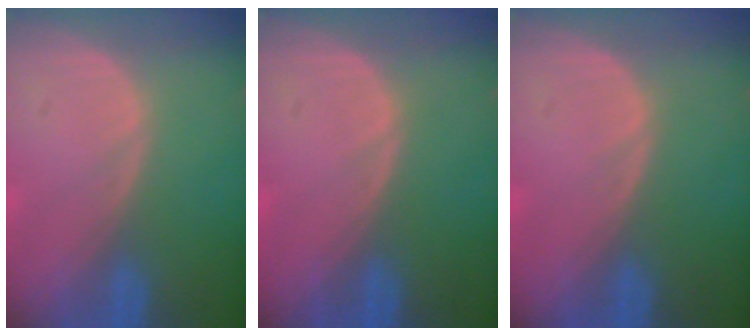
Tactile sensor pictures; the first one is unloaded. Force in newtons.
{"total": 0.0}
{"total": 0.0}